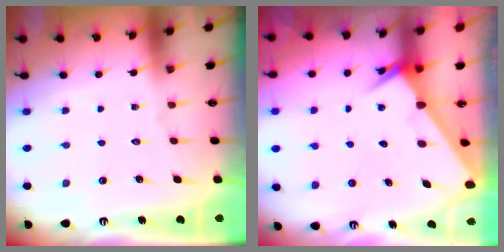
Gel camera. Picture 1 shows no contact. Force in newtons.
{"total": 3.0, "press": 3.0, "slide": 0.1}